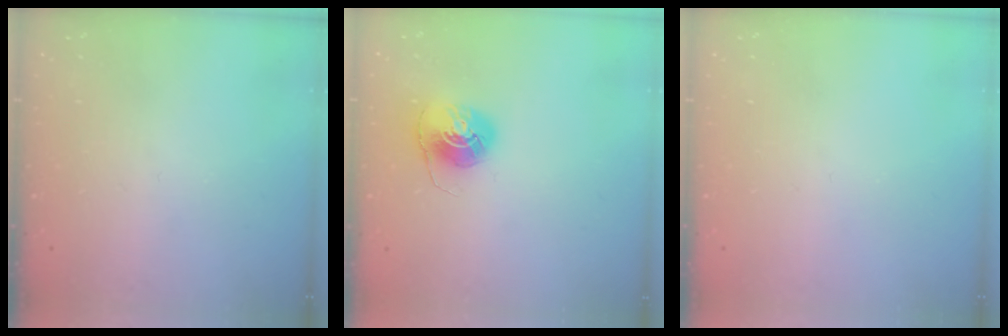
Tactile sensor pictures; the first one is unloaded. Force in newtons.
{"total": 7.7, "press": 7.7, "slide": 0.2}
{"total": 0.0}